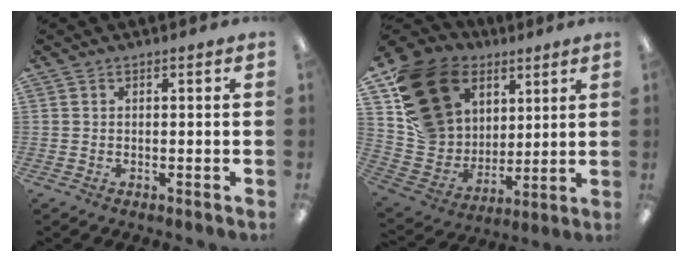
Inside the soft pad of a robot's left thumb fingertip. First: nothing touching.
{"total": 21.6, "force": [11.0, 15.9, 9.6], "torque": [-0.182, -0.042, 0.225]}